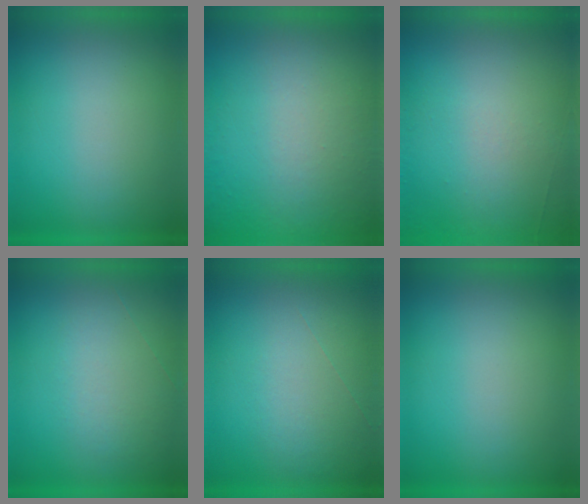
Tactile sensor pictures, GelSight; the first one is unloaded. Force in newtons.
{"total": 8.4}
{"total": 5.6}
{"total": 1.0}
{"total": 1.0}
{"total": 0.0}